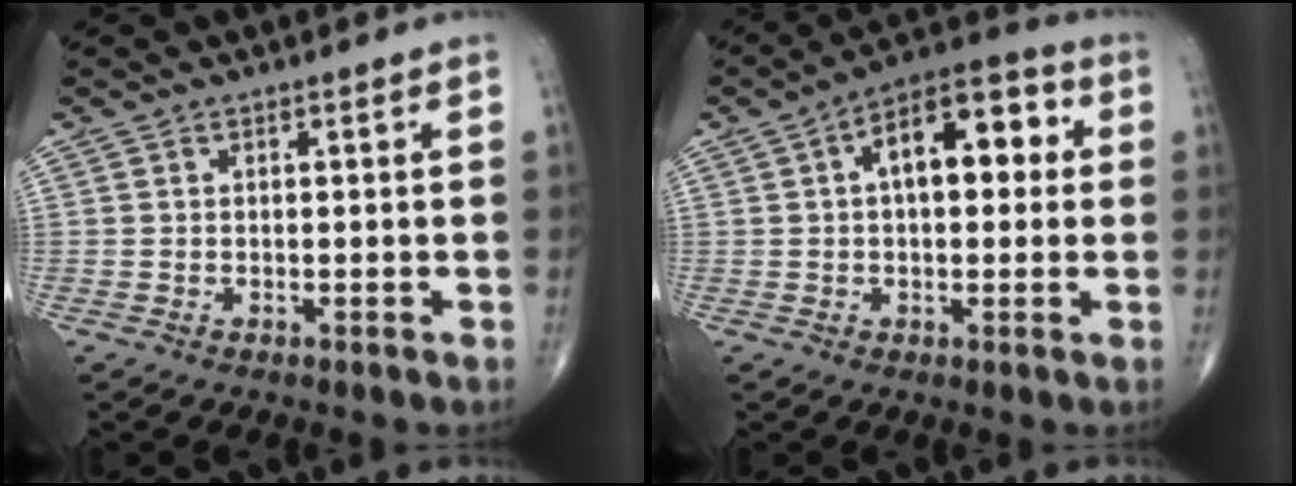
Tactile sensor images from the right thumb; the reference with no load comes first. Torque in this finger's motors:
{"motor_torque": [1.20, 3.46, 1.11, 0.04, 0.08]}